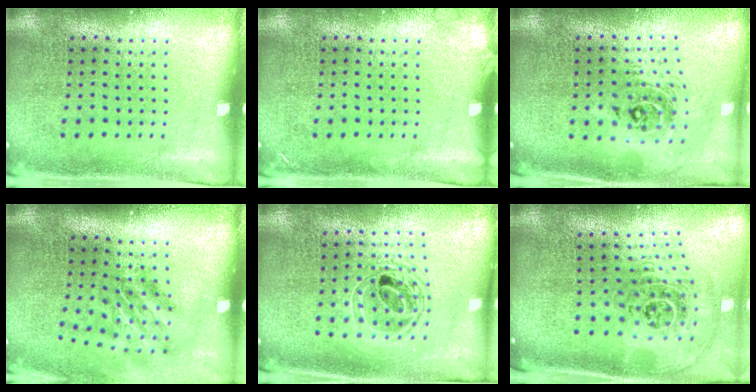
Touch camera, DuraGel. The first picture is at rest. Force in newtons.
{"total": 0.8, "press": 0.7, "slide": 0.2}
{"total": 2.1, "press": 1.6, "slide": 1.4}
{"total": 1.9, "press": 1.2, "slide": 1.4}
{"total": 1.7, "press": 1.4, "slide": 1.0}
{"total": 2.3, "press": 1.6, "slide": 1.6}